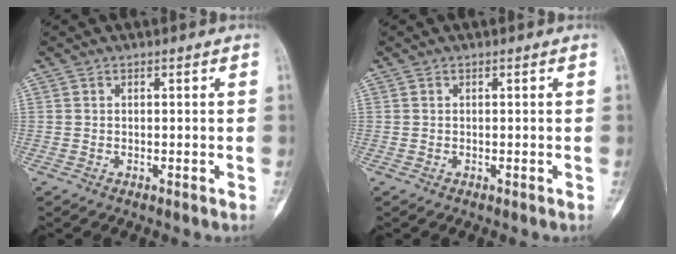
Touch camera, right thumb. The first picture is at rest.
{"total": 0.0}